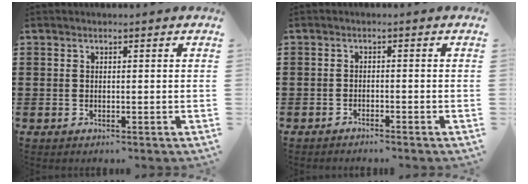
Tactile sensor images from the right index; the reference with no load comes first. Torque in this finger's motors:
{"motor_torque": [0.10, 0.25, -0.02, -0.02]}